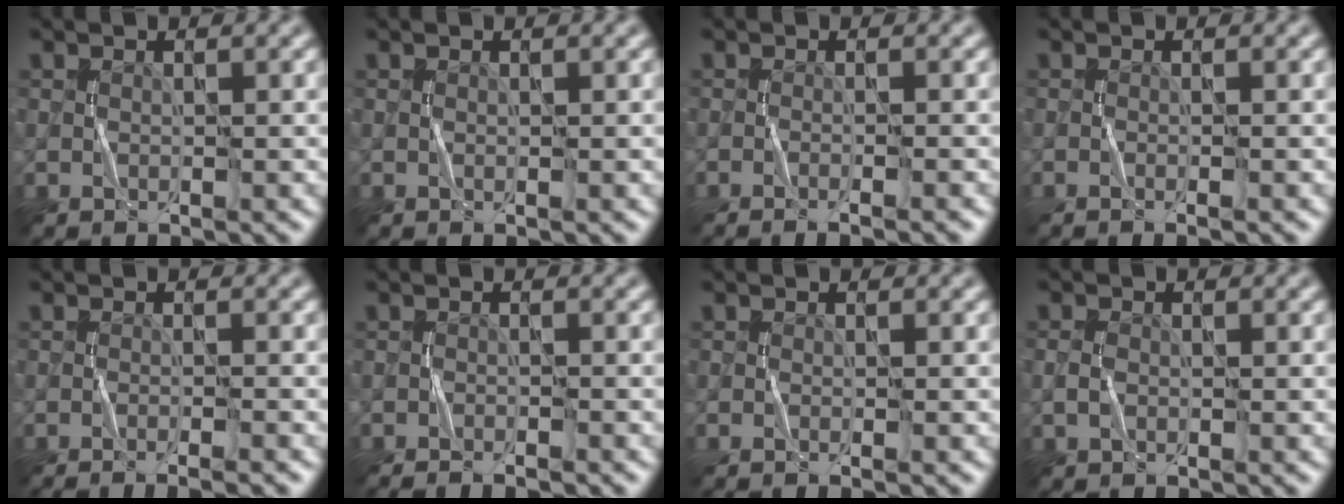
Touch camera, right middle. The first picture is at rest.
{"total": 0.0}
{"total": 2.8, "force": [-1.6, 0.8, 2.2], "torque": [-0.016, 0.007, -0.028]}
{"total": 1.3, "force": [-0.5, 0.4, 1.1], "torque": [-0.010, -0.004, -0.014]}
{"total": 3.3, "force": [-2.4, 0.6, 2.2], "torque": [-0.021, 0.007, -0.039]}
{"total": 2.4, "force": [-2.2, 0.3, 0.8], "torque": [-0.019, 0.001, -0.036]}
{"total": 1.0, "force": [-0.3, 0.3, 0.9], "torque": [-0.009, -0.003, -0.008]}
{"total": 1.1, "force": [-0.3, 0.8, 0.7], "torque": [-0.017, 0.003, -0.009]}